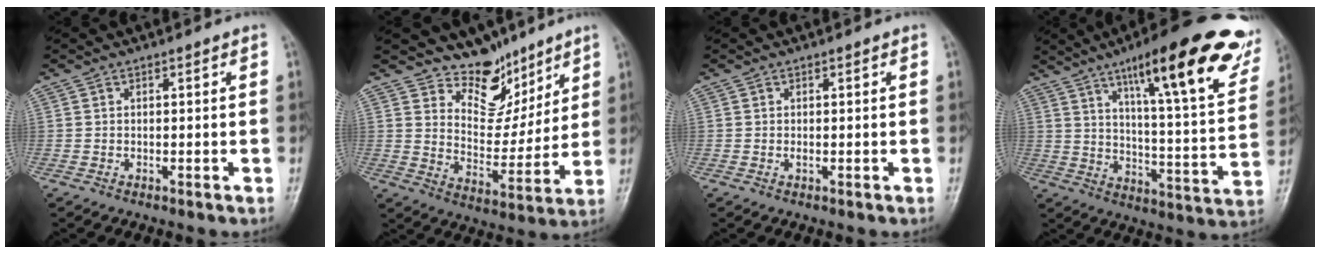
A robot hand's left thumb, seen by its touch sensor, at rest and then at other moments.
{"total": 11.4, "force": [9.0, 6.5, 2.7], "torque": [0.007, -0.069, 0.158]}
{"total": 0.7, "force": [0.2, 0.3, 0.5], "torque": [-0.005, 0.000, 0.002]}
{"total": 26.8, "force": [15.1, 5.7, 21.4], "torque": [-0.279, -0.044, 0.220]}